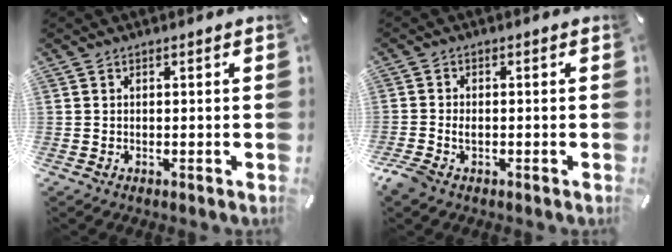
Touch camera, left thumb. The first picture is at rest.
{"total": 2.5, "force": [-0.9, 1.7, 1.6], "torque": [-0.035, 0.002, -0.018]}